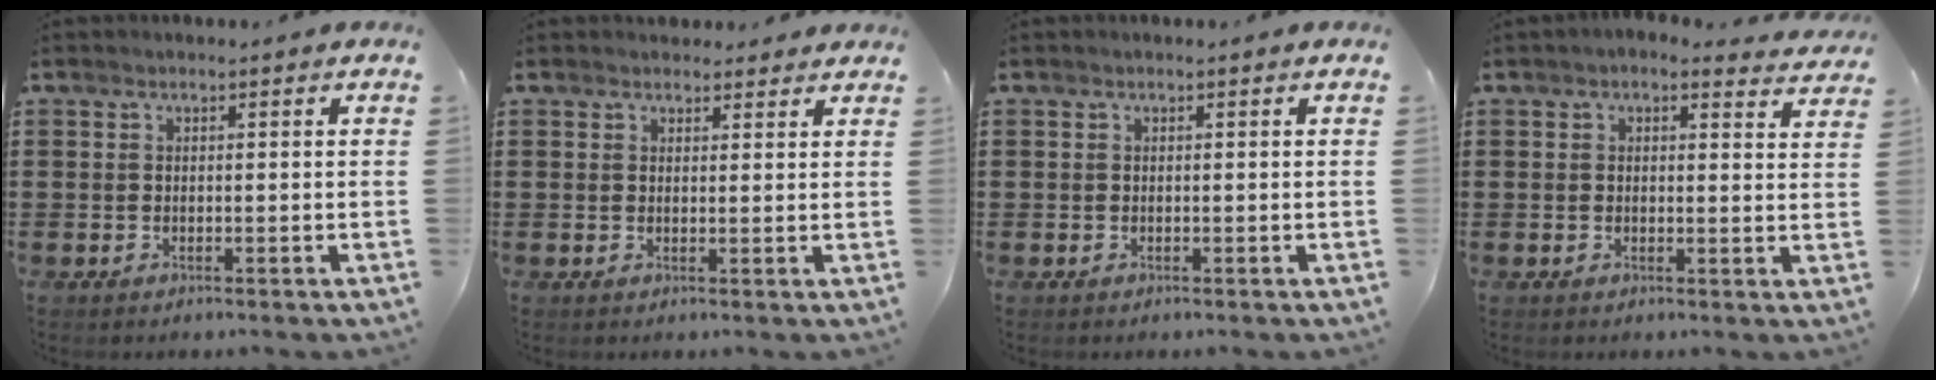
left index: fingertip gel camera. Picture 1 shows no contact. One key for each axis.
{"total": 2.0, "fx": 1.9, "fy": 0.7, "fz": 0.1, "tx": 0.002, "ty": -0.002, "tz": 0.035}
{"total": 0.0}
{"total": 2.1, "fx": 1.9, "fy": 0.4, "fz": 0.8, "tx": -0.014, "ty": -0.006, "tz": 0.033}